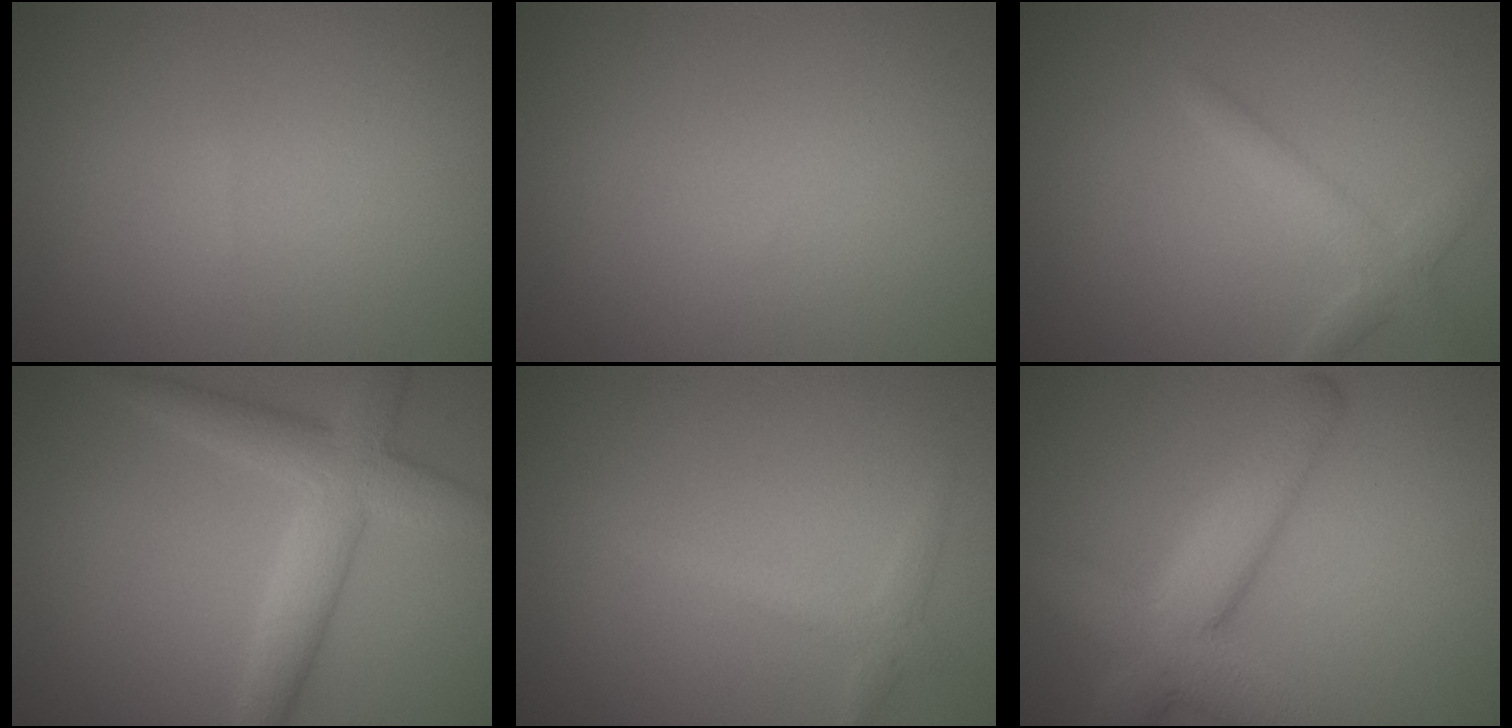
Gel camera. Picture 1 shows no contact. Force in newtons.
{"total": 0.0}
{"total": 2.3, "press": 2.3, "slide": 0.1}
{"total": 4.9, "press": 4.8, "slide": 0.2}
{"total": 1.9, "press": 1.9, "slide": 0.1}
{"total": 6.9, "press": 6.9, "slide": 0.3}